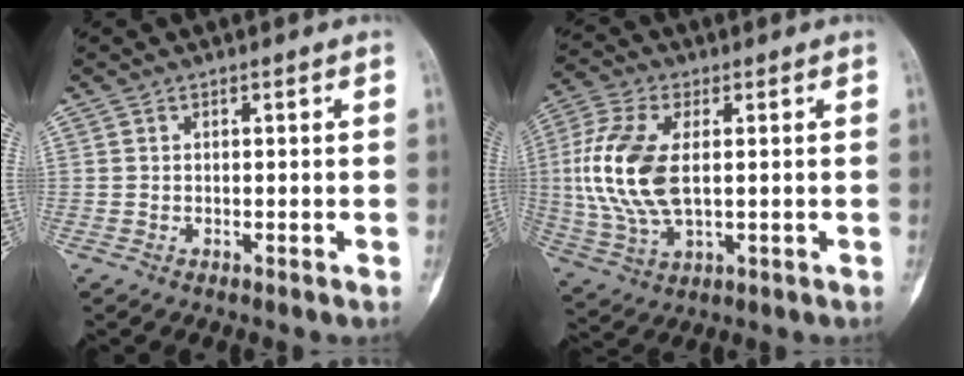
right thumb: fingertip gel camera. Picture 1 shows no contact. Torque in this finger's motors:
{"motor_torque": [1.42, 1.30, 1.18, -0.70, 0.37]}